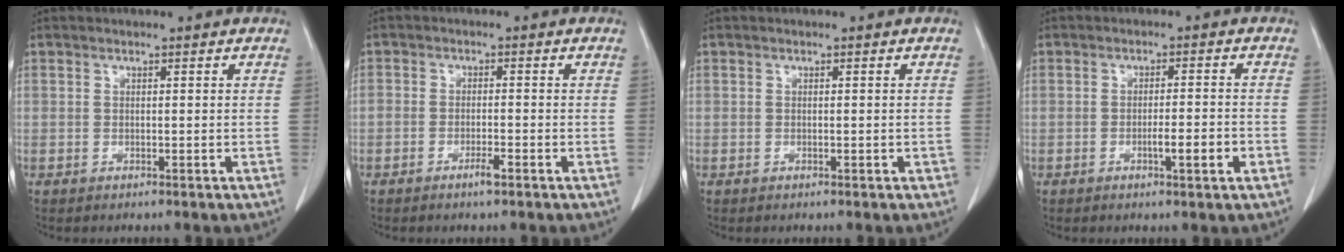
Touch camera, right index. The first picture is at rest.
{"total": 2.5, "force": [-1.6, 0.5, 1.8], "torque": [-0.031, 0.001, -0.029]}
{"total": 0.6, "force": [-0.2, 0.3, 0.4], "torque": [-0.006, 0.001, 0.000]}
{"total": 3.9, "force": [-1.5, 0.1, 3.6], "torque": [-0.056, -0.002, -0.020]}